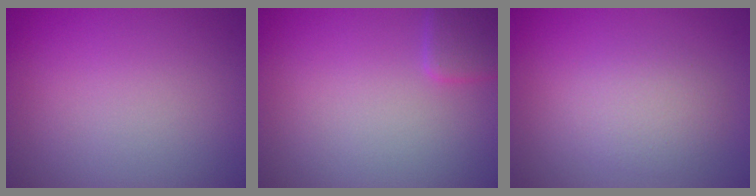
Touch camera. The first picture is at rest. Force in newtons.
{"total": 2.1, "press": 2.1, "slide": 0.1}
{"total": 2.3, "press": 2.3, "slide": 0.1}